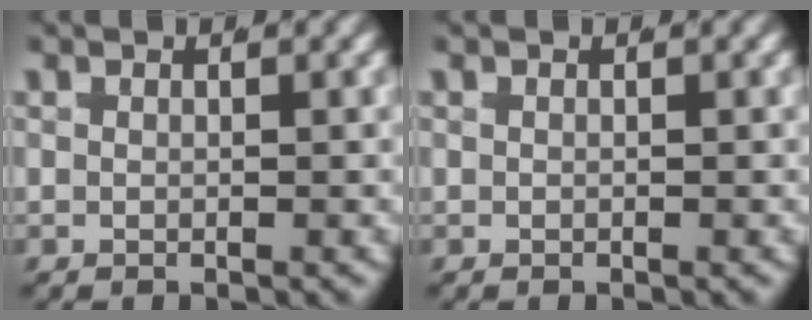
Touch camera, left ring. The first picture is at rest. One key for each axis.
{"total": 0.0}